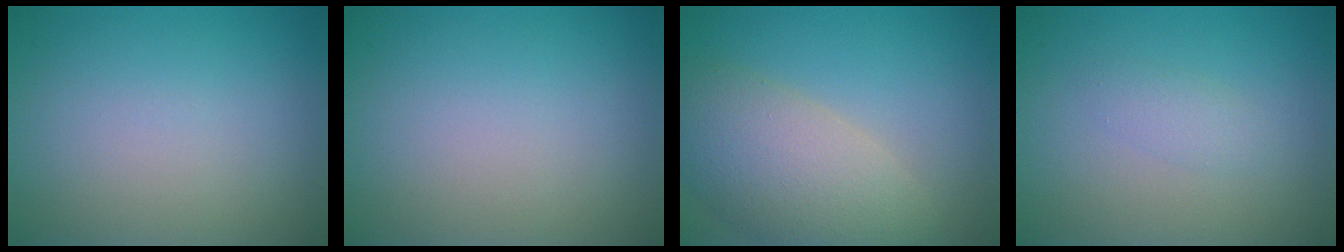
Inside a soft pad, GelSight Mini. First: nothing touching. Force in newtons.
{"total": 0.0}
{"total": 7.5, "press": 7.5, "slide": 0.5}
{"total": 1.3, "press": 1.3, "slide": 0.1}